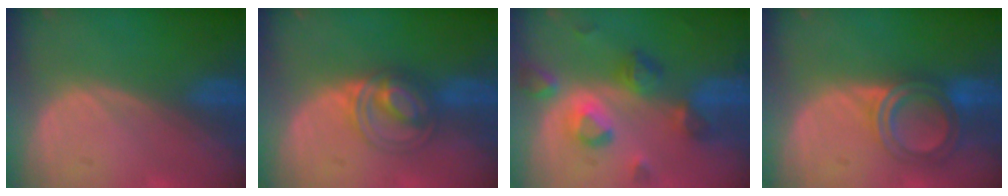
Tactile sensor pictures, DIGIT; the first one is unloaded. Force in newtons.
{"total": 5.8, "press": 5.6, "slide": 1.6}
{"total": 7.9, "press": 7.7, "slide": 2.1}
{"total": 5.9, "press": 5.6, "slide": 1.6}